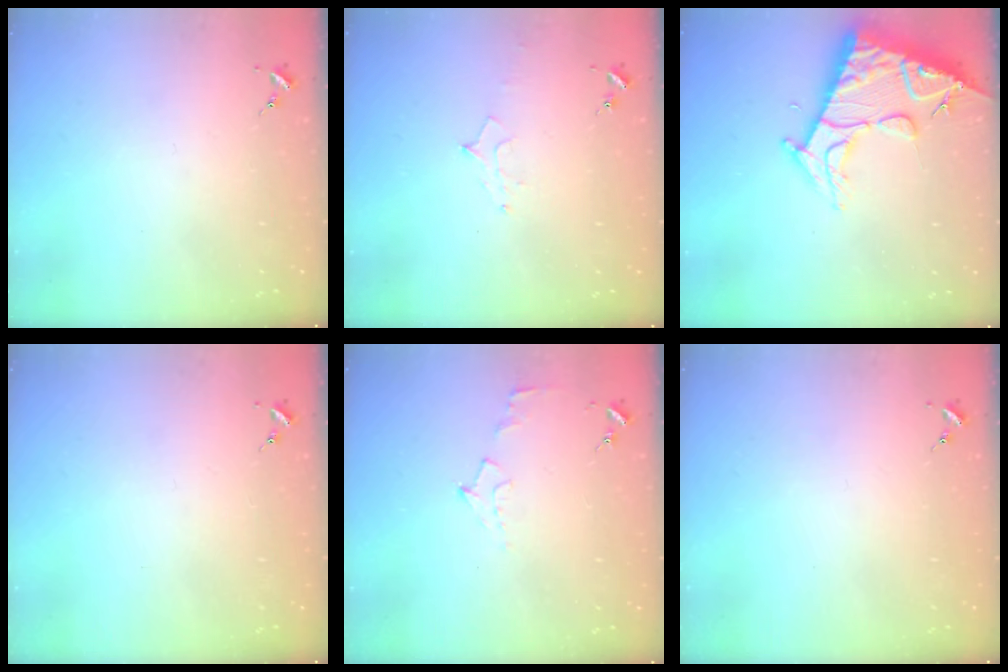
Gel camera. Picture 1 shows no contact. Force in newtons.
{"total": 7.4, "press": 7.3, "slide": 1.1}
{"total": 16.3, "press": 16.2, "slide": 1.7}
{"total": 0.0}
{"total": 5.5, "press": 5.5, "slide": 0.7}
{"total": 0.0}